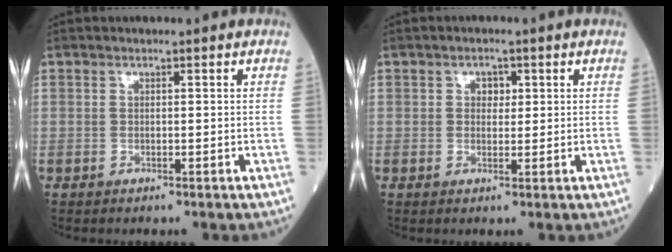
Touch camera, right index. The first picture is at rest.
{"total": 2.0, "force": [0.6, 1.4, 1.2], "torque": [-0.014, 0.003, 0.007]}